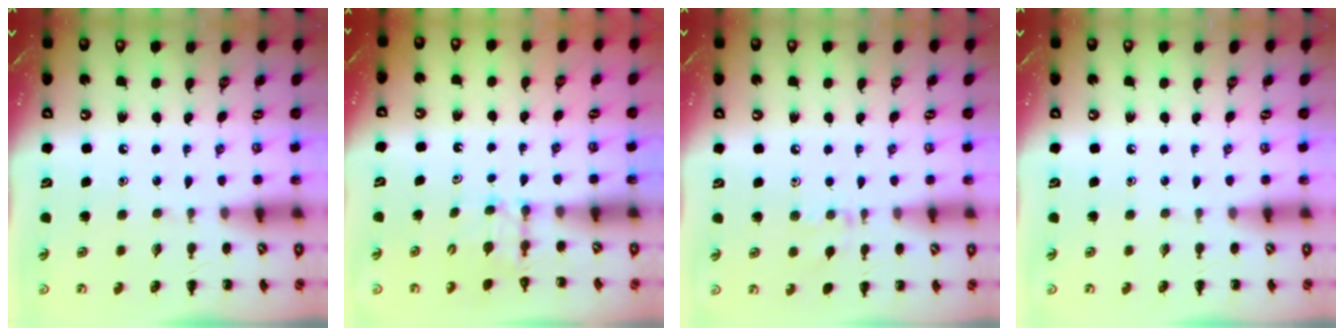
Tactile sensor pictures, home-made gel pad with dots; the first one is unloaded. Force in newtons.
{"total": 3.7, "press": 3.6, "slide": 1.0}
{"total": 7.2, "press": 6.9, "slide": 1.8}
{"total": 0.0}